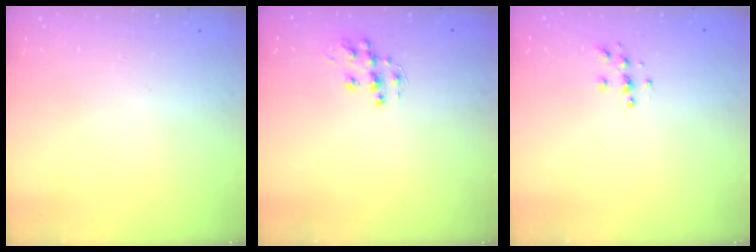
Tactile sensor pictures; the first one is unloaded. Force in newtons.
{"total": 9.8, "press": 9.8, "slide": 0.6}
{"total": 5.0, "press": 5.0, "slide": 0.4}